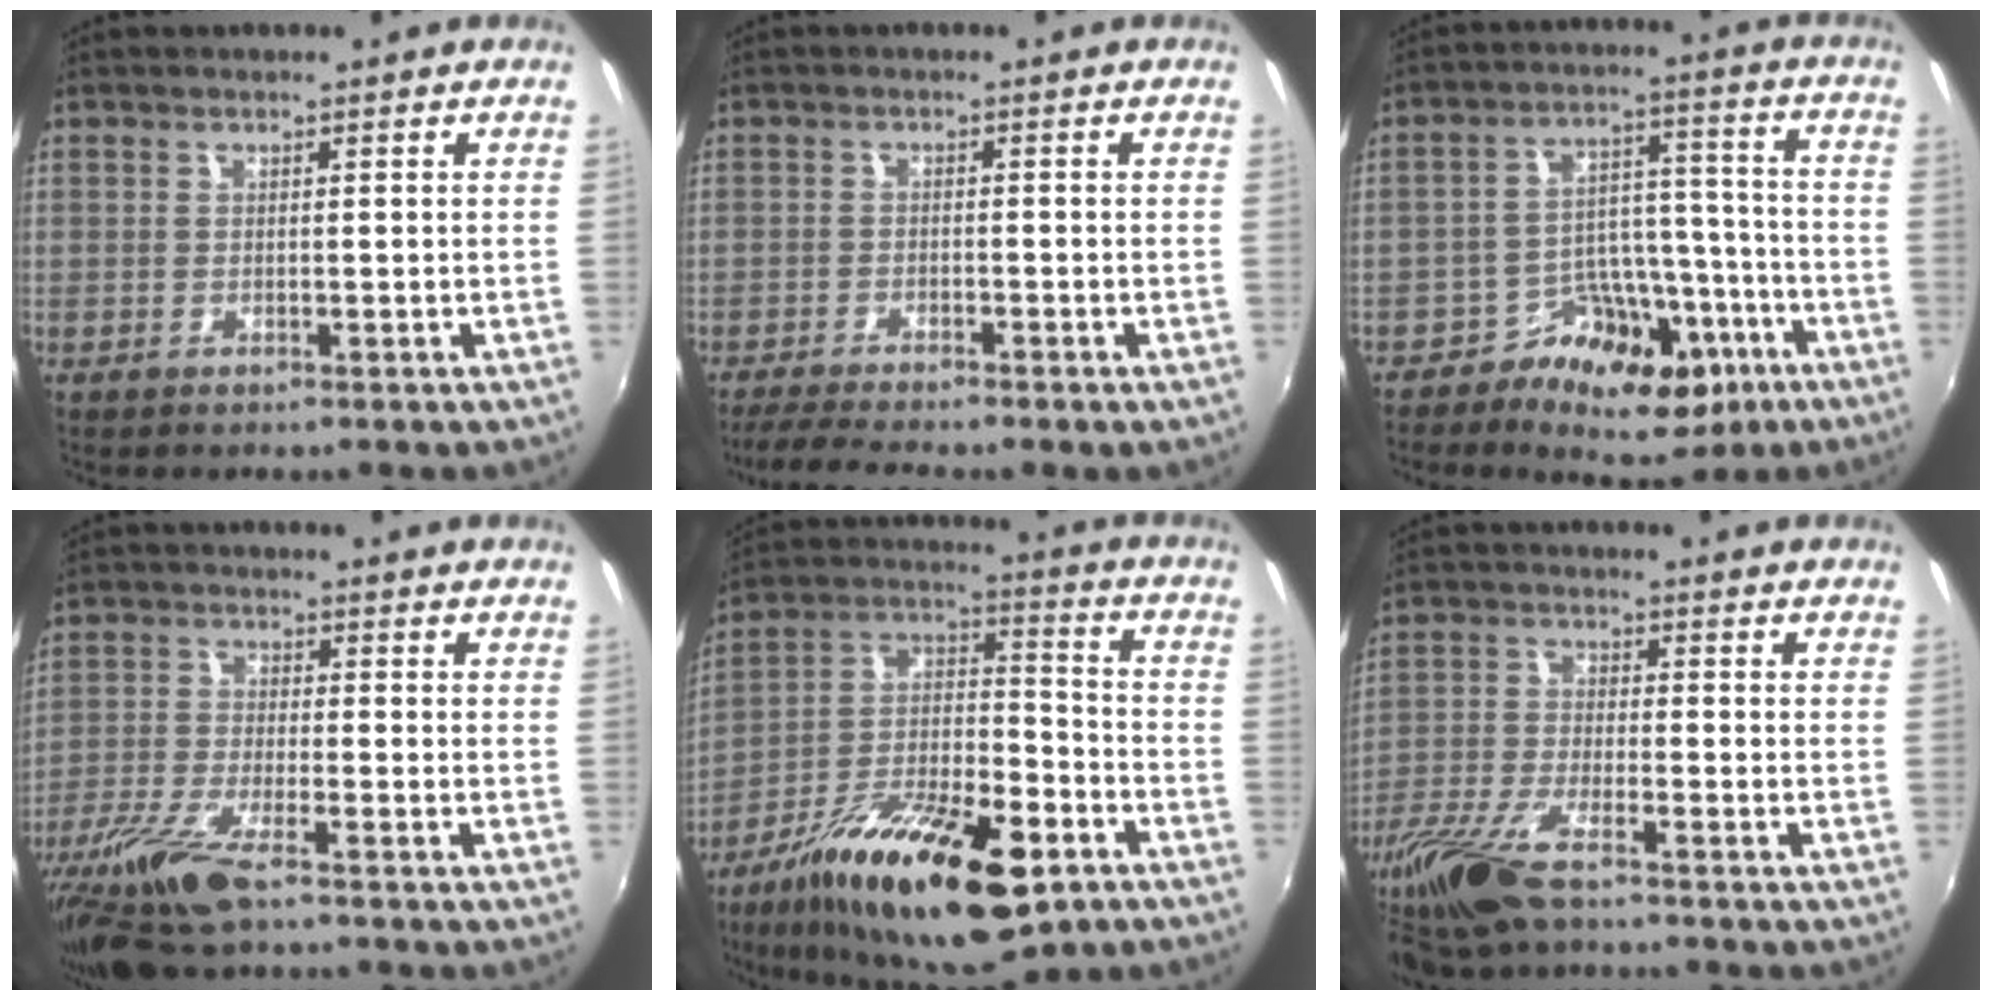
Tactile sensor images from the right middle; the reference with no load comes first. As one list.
[{"total": 6.4, "force": [-5.6, 0.2, 3.2], "torque": [-0.078, -0.014, -0.090]}, {"total": 9.5, "force": [-5.4, 7.0, 3.3], "torque": [-0.045, 0.036, -0.061]}, {"total": 11.4, "force": [-8.1, 1.9, 7.8], "torque": [-0.175, -0.038, -0.155]}, {"total": 24.9, "force": [-13.5, 9.1, 18.9], "torque": [-0.324, -0.021, -0.217]}, {"total": 11.7, "force": [-8.5, 2.9, 7.5], "torque": [-0.175, -0.029, -0.171]}]